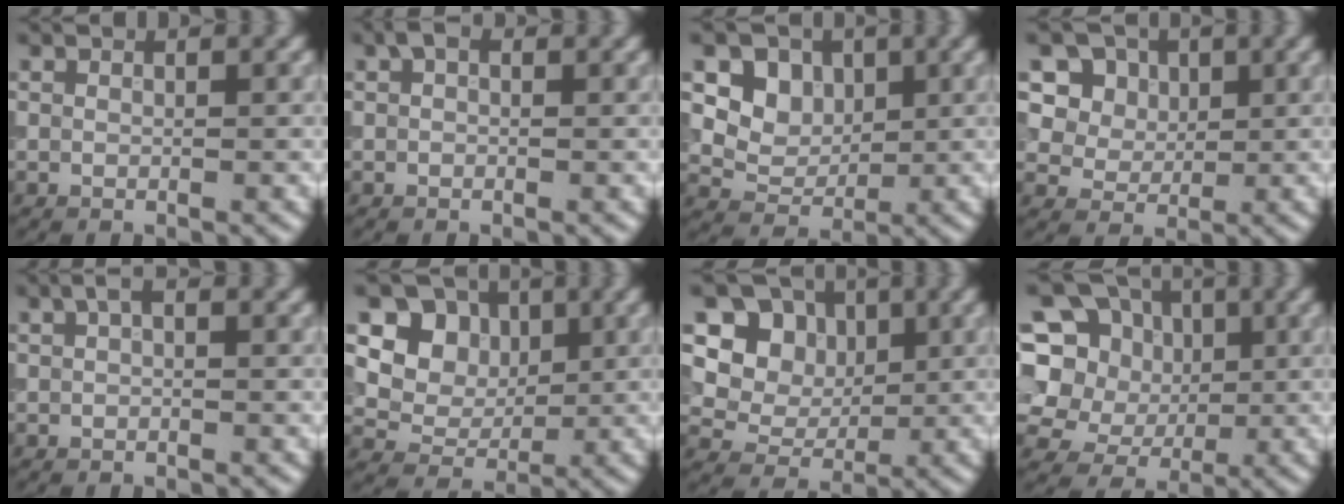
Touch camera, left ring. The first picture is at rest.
{"total": 1.0, "force": [0.4, 0.5, 0.8], "torque": [-0.011, 0.006, 0.004]}
{"total": 5.6, "force": [2.4, 4.5, 2.2], "torque": [-0.052, -0.011, 0.055]}
{"total": 11.0, "force": [5.8, 8.1, 4.7], "torque": [-0.114, 0.021, 0.088]}
{"total": 1.0, "force": [0.4, 0.3, 0.8], "torque": [-0.017, 0.005, 0.004]}
{"total": 8.4, "force": [3.7, 6.8, 3.3], "torque": [-0.061, 0.002, 0.064]}
{"total": 9.6, "force": [3.9, 7.8, 4.0], "torque": [-0.084, 0.010, 0.066]}
{"total": 10.4, "force": [2.9, 8.8, 4.7], "torque": [-0.117, 0.034, 0.016]}